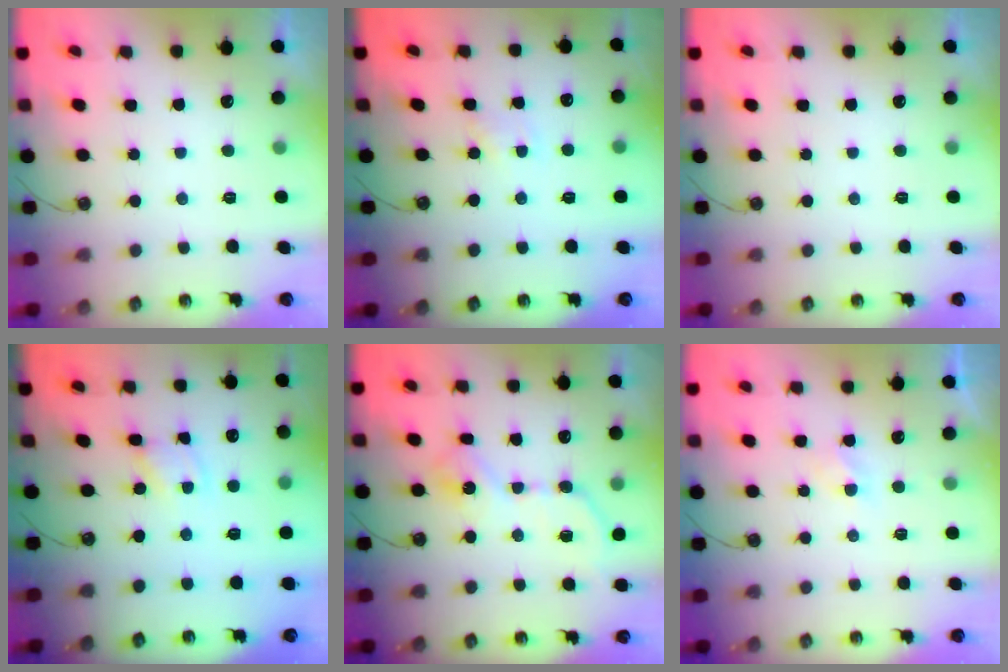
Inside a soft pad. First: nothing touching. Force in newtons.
{"total": 1.8, "press": 1.7, "slide": 0.3}
{"total": 0.0}
{"total": 1.5, "press": 1.5, "slide": 0.1}
{"total": 11.7, "press": 11.7, "slide": 0.4}
{"total": 2.8, "press": 2.7, "slide": 0.6}